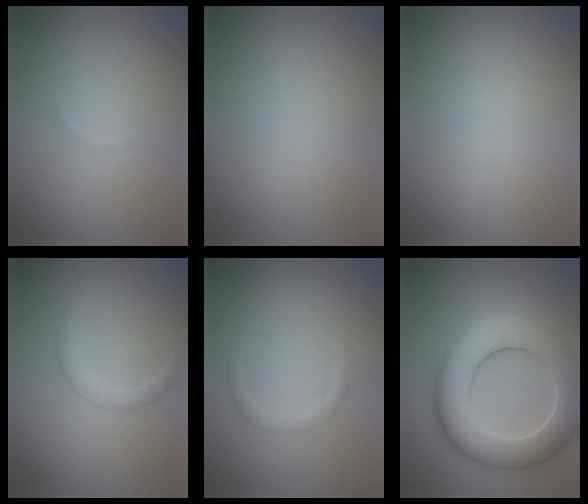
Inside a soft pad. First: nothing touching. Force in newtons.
{"total": 0.0}
{"total": 0.0}
{"total": 1.5, "press": 1.5, "slide": 0.1}
{"total": 1.0, "press": 1.0, "slide": 0.1}
{"total": 10.1, "press": 10.1, "slide": 0.8}